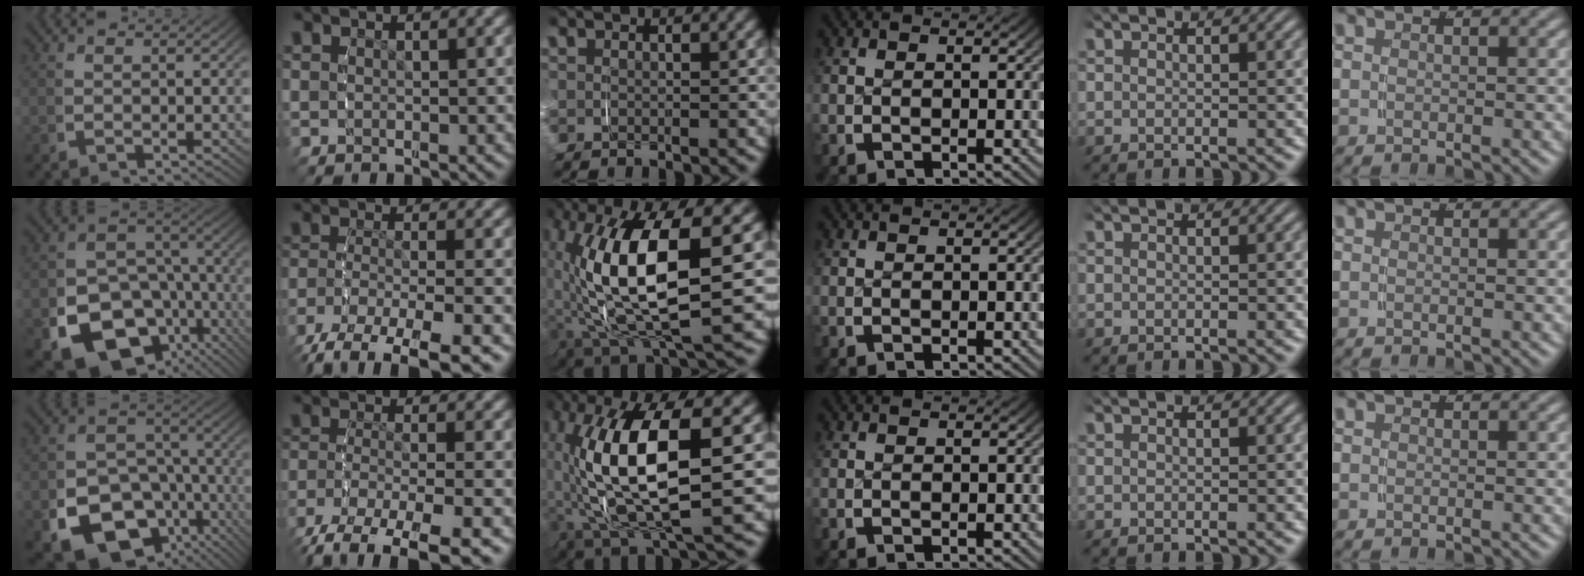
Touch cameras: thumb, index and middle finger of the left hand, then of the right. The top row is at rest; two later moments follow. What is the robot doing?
{"motion": "grasp_and_lifting", "object": "shorts"}